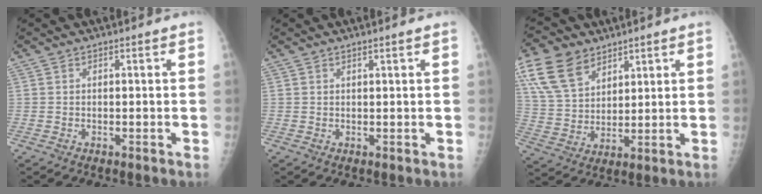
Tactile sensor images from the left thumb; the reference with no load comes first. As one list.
[{"total": 1.2, "force": [0.8, -0.2, 0.9], "torque": [-0.016, -0.005, 0.016]}, {"total": 14.1, "force": [8.1, 8.9, 7.4], "torque": [-0.131, -0.014, 0.162]}]